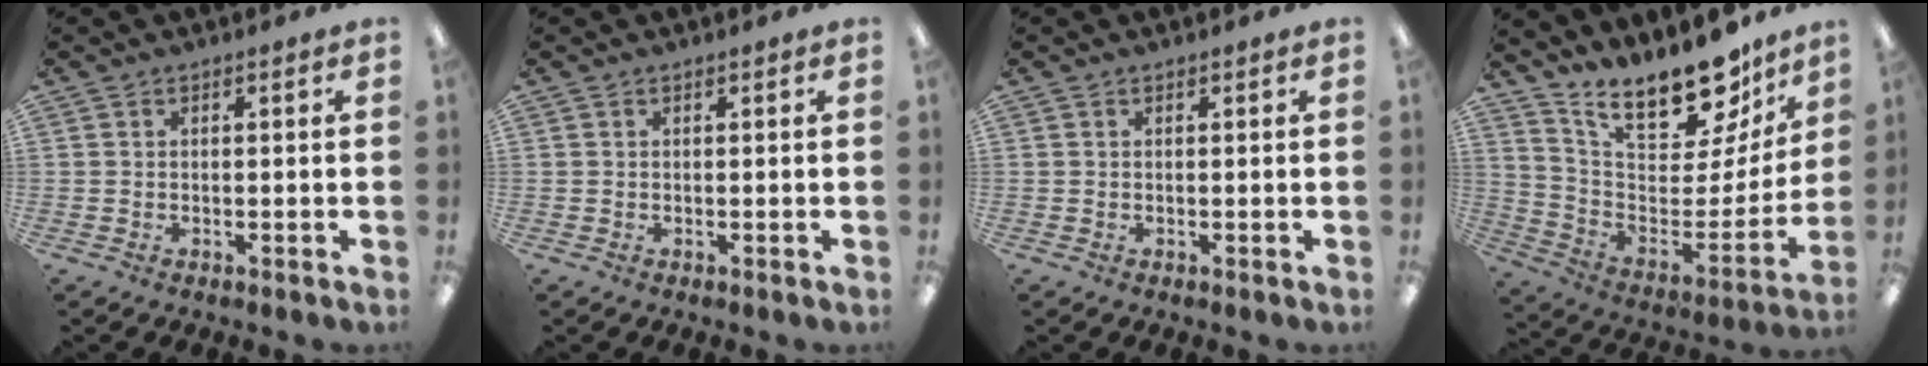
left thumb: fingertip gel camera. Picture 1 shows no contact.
{"total": 0.0}
{"total": 0.0}
{"total": 20.0, "force": [16.6, 6.9, 8.7], "torque": [-0.133, -0.131, 0.287]}